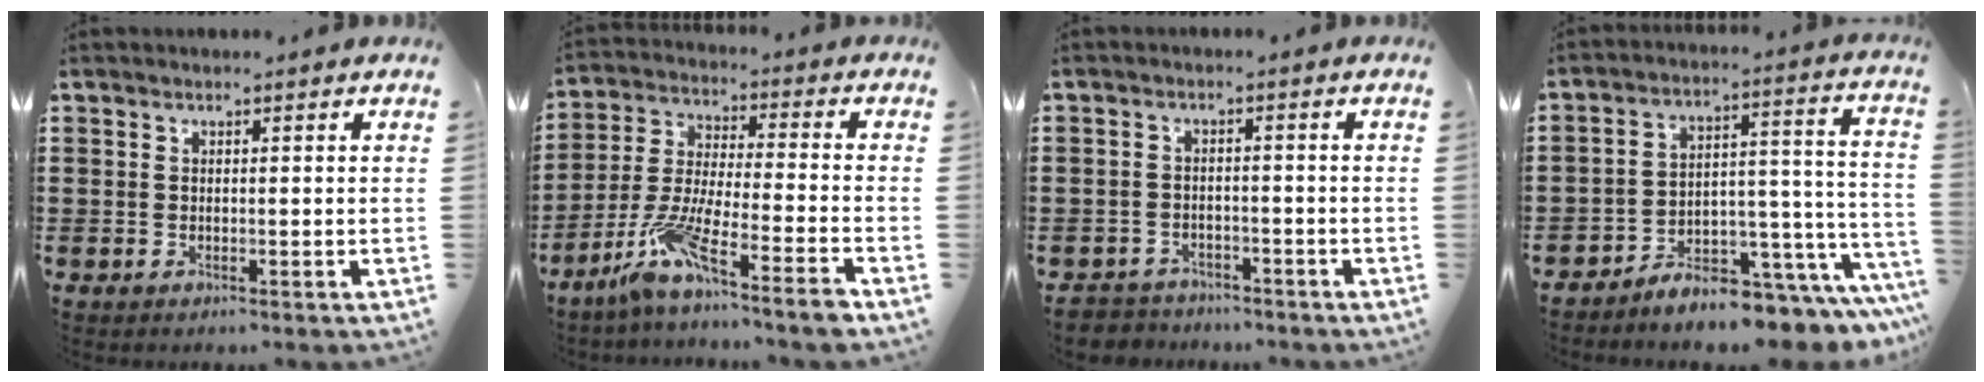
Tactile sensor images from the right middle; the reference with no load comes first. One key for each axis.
{"total": 9.0, "fx": -6.4, "fy": 0.5, "fz": 6.3, "tx": -0.132, "ty": -0.010, "tz": -0.128}
{"total": 2.8, "fx": -2.7, "fy": 0.8, "fz": -0.4, "tx": -0.001, "ty": 0.000, "tz": -0.062}
{"total": 6.0, "fx": -5.8, "fy": 1.0, "fz": 1.2, "tx": -0.017, "ty": 0.004, "tz": -0.110}